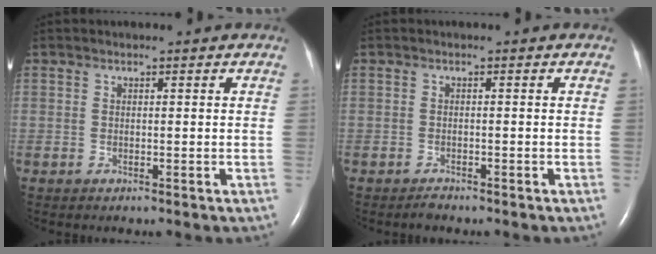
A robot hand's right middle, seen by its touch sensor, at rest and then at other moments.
{"total": 0.9, "force": [-0.9, 0.2, 0.2], "torque": [-0.009, -0.002, -0.014]}